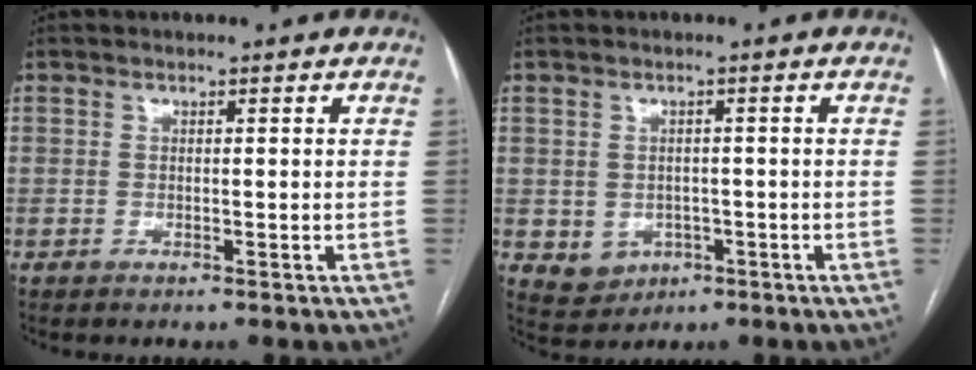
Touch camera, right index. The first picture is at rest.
{"total": 4.7, "force": [-1.3, 4.3, 1.4], "torque": [-0.017, 0.005, -0.007]}